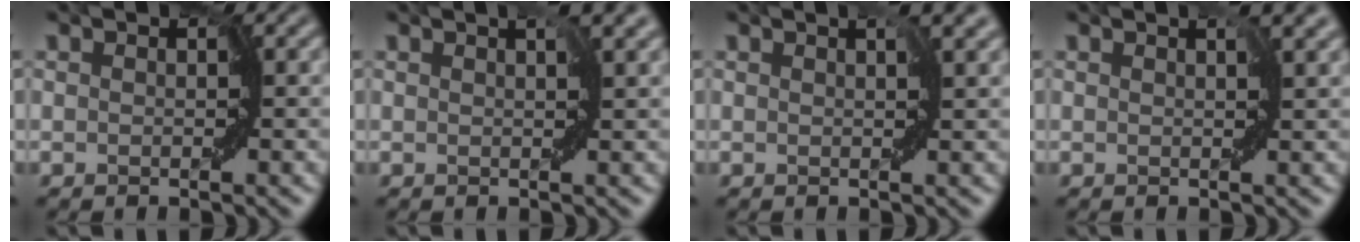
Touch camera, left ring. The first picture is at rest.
{"total": 2.2, "force": [1.1, 0.5, 1.8], "torque": [-0.029, 0.007, 0.020]}
{"total": 2.3, "force": [1.1, 0.7, 1.8], "torque": [-0.028, 0.005, 0.020]}
{"total": 2.2, "force": [1.1, 0.8, 1.8], "torque": [-0.025, 0.004, 0.018]}